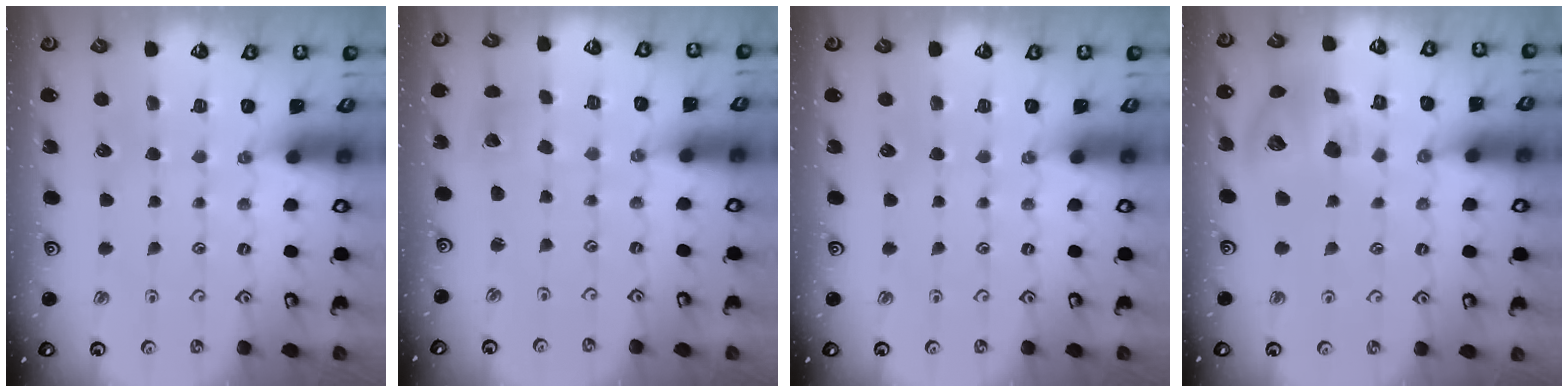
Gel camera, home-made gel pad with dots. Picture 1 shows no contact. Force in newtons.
{"total": 2.6, "press": 2.6, "slide": 0.2}
{"total": 0.0}
{"total": 14.2, "press": 14.0, "slide": 2.3}